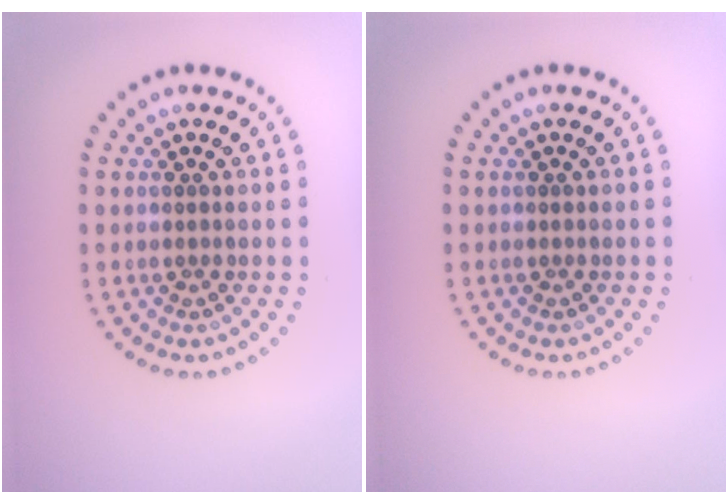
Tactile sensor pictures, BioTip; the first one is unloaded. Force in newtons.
{"total": 0.0}